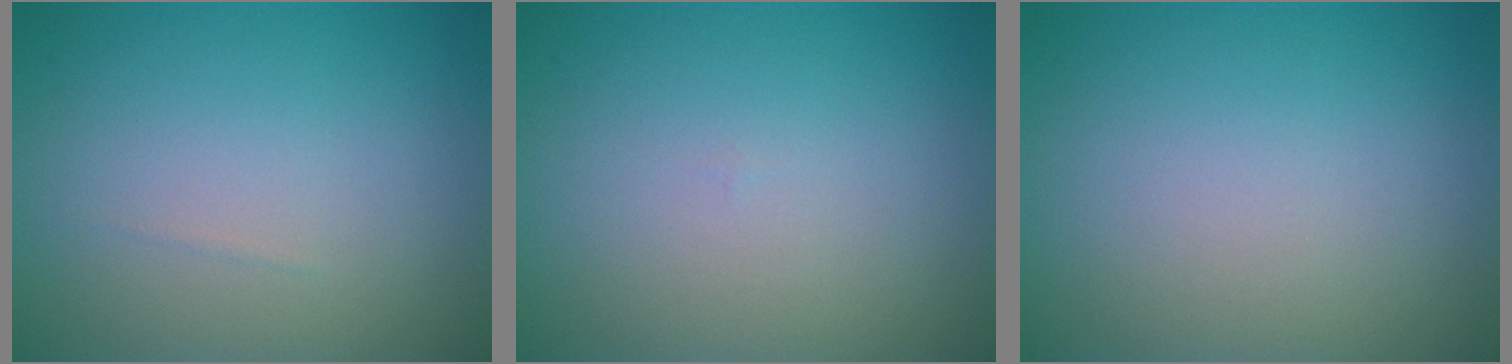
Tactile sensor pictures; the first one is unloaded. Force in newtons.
{"total": 0.0}
{"total": 0.0}